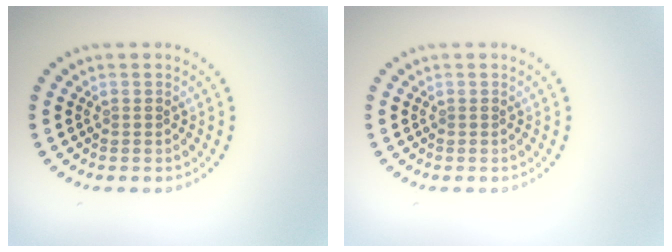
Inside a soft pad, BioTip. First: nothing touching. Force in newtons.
{"total": 0.0}